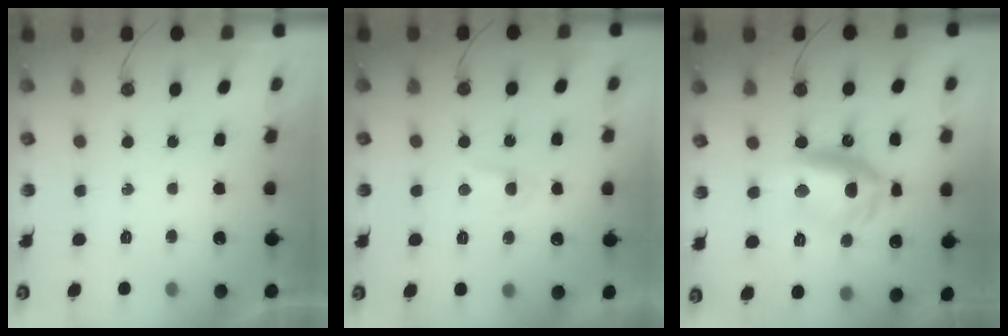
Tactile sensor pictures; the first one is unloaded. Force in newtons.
{"total": 3.9, "press": 3.9, "slide": 0.5}
{"total": 12.0, "press": 11.8, "slide": 2.0}